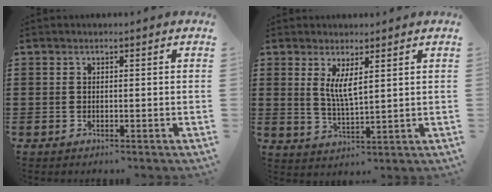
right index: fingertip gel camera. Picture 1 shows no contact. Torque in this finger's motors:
{"motor_torque": [0.09, -0.07, 0.14, 0.11]}